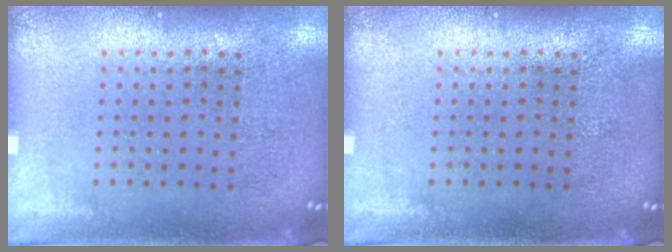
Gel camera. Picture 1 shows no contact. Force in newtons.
{"total": 0.0}